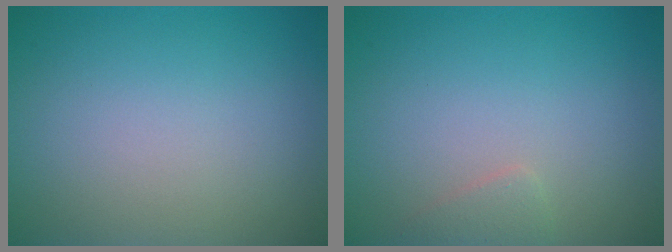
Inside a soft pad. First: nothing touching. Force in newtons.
{"total": 1.0, "press": 1.0, "slide": 0.1}